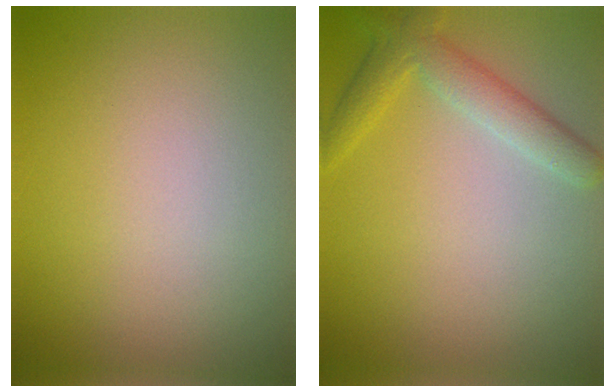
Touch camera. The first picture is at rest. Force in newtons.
{"total": 3.2, "press": 3.2, "slide": 0.2}